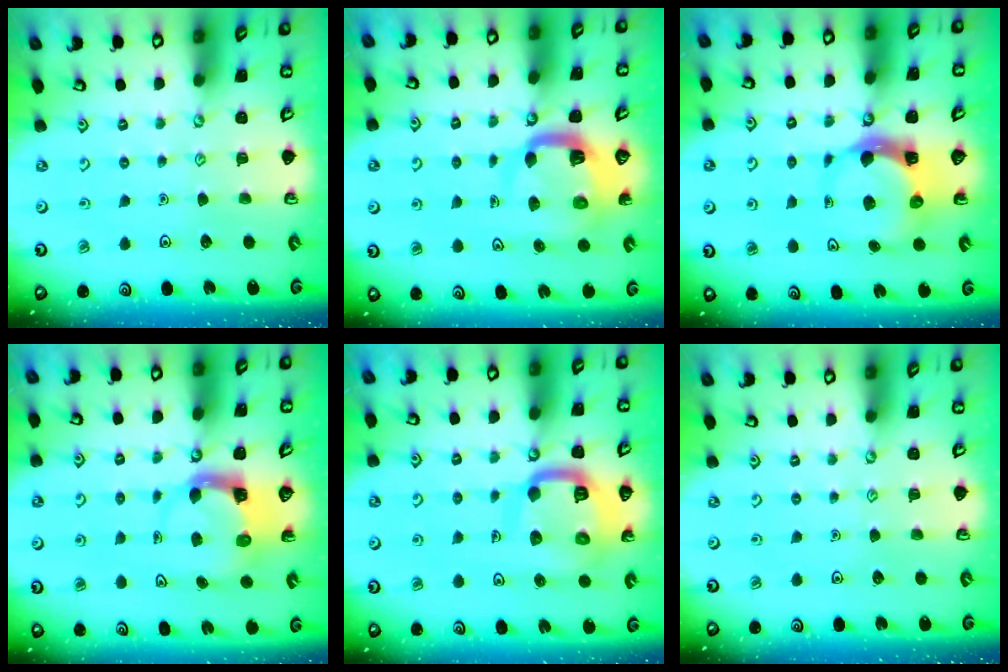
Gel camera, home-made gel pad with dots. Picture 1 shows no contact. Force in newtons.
{"total": 6.4, "press": 6.4, "slide": 0.9}
{"total": 5.5, "press": 5.5, "slide": 0.9}
{"total": 3.6, "press": 3.6, "slide": 0.5}
{"total": 14.3, "press": 14.1, "slide": 1.8}
{"total": 0.0}